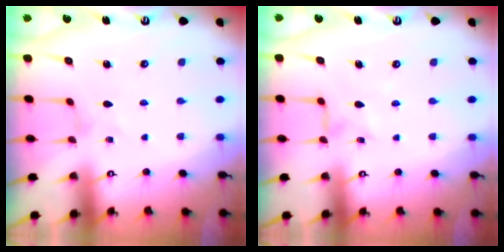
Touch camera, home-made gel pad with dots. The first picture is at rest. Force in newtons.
{"total": 0.9, "press": 0.9, "slide": 0.0}